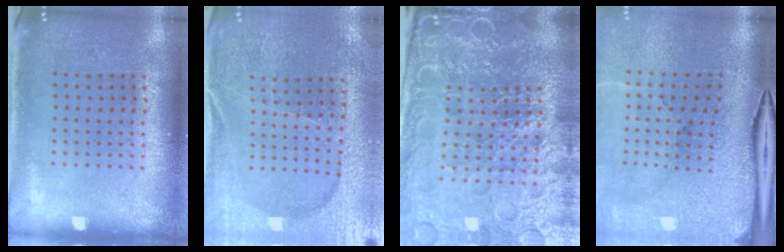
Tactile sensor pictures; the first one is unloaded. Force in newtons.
{"total": 3.0, "press": 3.0, "slide": 0.3}
{"total": 6.7, "press": 5.9, "slide": 3.1}
{"total": 5.1, "press": 4.1, "slide": 3.1}